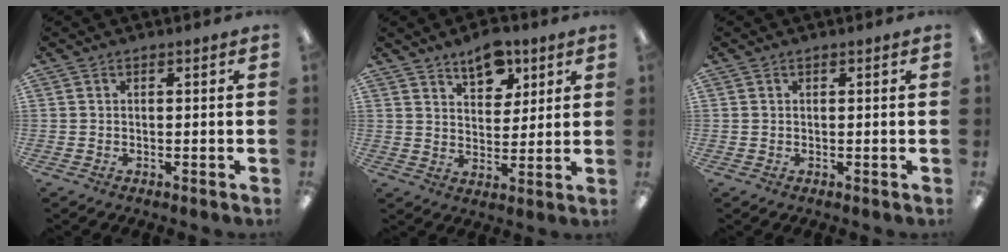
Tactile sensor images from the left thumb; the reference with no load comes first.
{"total": 8.6, "force": [6.2, 4.6, 3.8], "torque": [-0.043, -0.032, 0.108]}
{"total": 0.0}